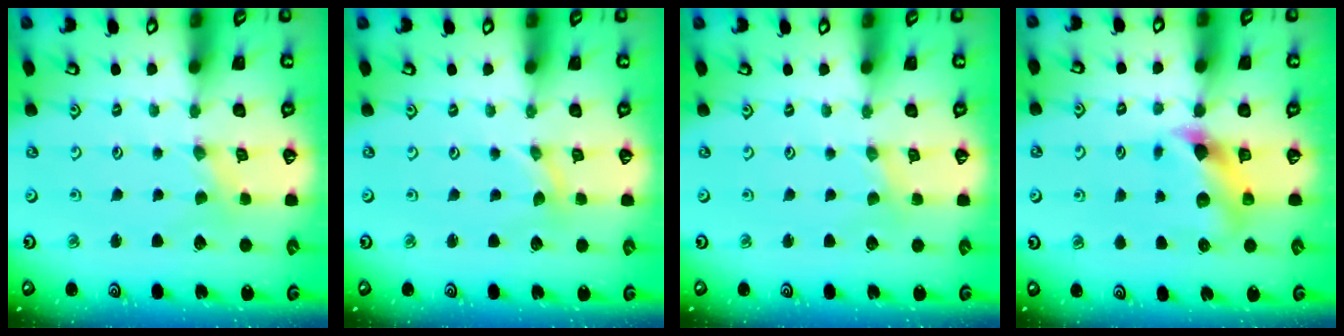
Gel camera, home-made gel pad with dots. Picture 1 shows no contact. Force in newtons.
{"total": 0.0}
{"total": 0.0}
{"total": 7.3, "press": 7.3, "slide": 0.6}